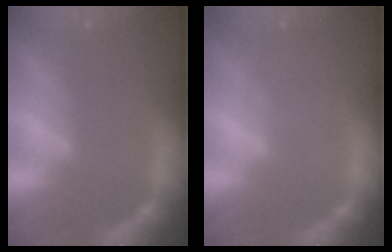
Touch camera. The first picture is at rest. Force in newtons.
{"total": 1.5}